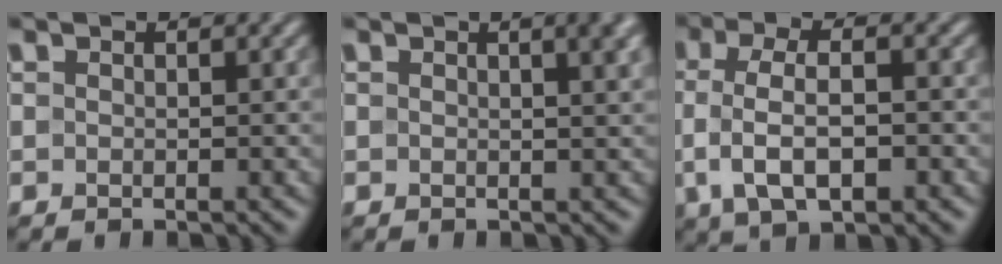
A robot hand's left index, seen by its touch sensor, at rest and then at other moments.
{"total": 3.9, "force": [1.3, 1.5, 3.3], "torque": [-0.021, 0.016, 0.002]}
{"total": 5.7, "force": [-1.0, 2.5, 5.0], "torque": [-0.101, 0.001, -0.018]}